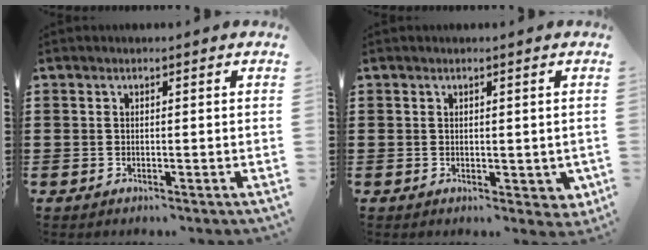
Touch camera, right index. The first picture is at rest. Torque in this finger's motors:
{"motor_torque": [0.09, 0.12, 0.05, 0.02]}